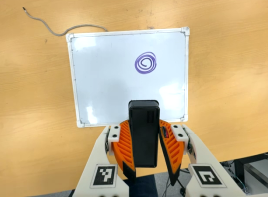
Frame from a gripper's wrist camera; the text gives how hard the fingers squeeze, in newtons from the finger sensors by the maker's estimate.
{"total": 9.9, "left": 8.1, "right": 11.6}